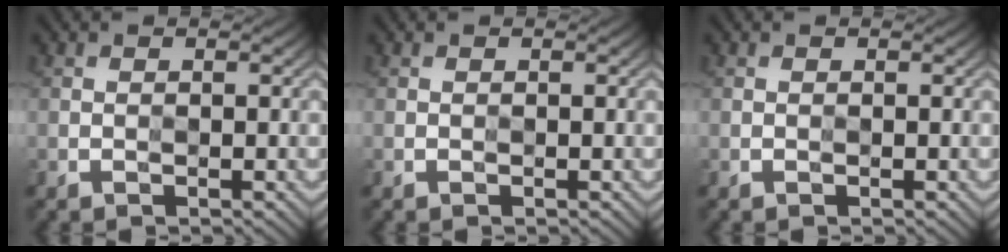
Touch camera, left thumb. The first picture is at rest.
{"total": 0.0}
{"total": 0.0}